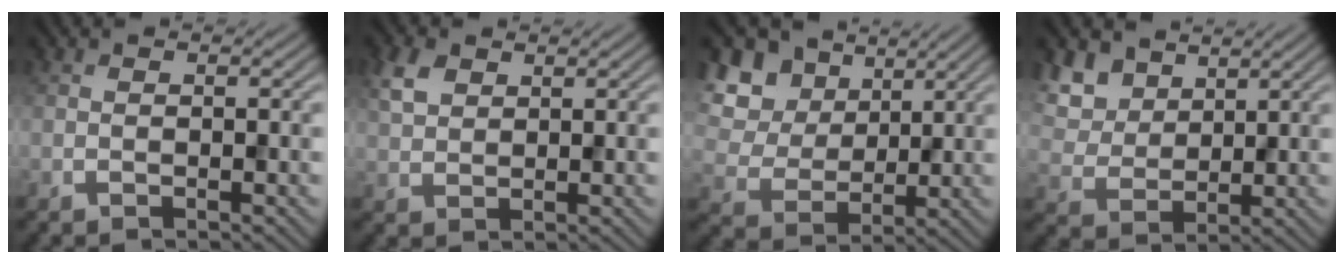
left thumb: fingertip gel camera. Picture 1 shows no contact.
{"total": 3.6, "force": [1.8, 2.3, 2.0], "torque": [-0.053, 0.006, 0.036]}
{"total": 10.4, "force": [4.8, 7.7, 5.2], "torque": [-0.166, 0.024, 0.095]}
{"total": 6.7, "force": [4.1, 4.3, 3.1], "torque": [-0.098, -0.006, 0.084]}